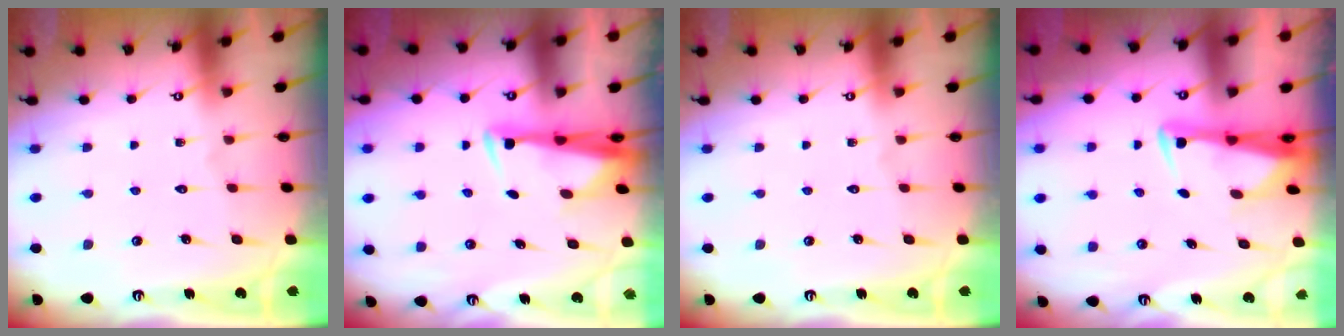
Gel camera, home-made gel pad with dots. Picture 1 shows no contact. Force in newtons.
{"total": 3.4, "press": 3.3, "slide": 0.8}
{"total": 0.0}
{"total": 3.1, "press": 3.0, "slide": 0.7}